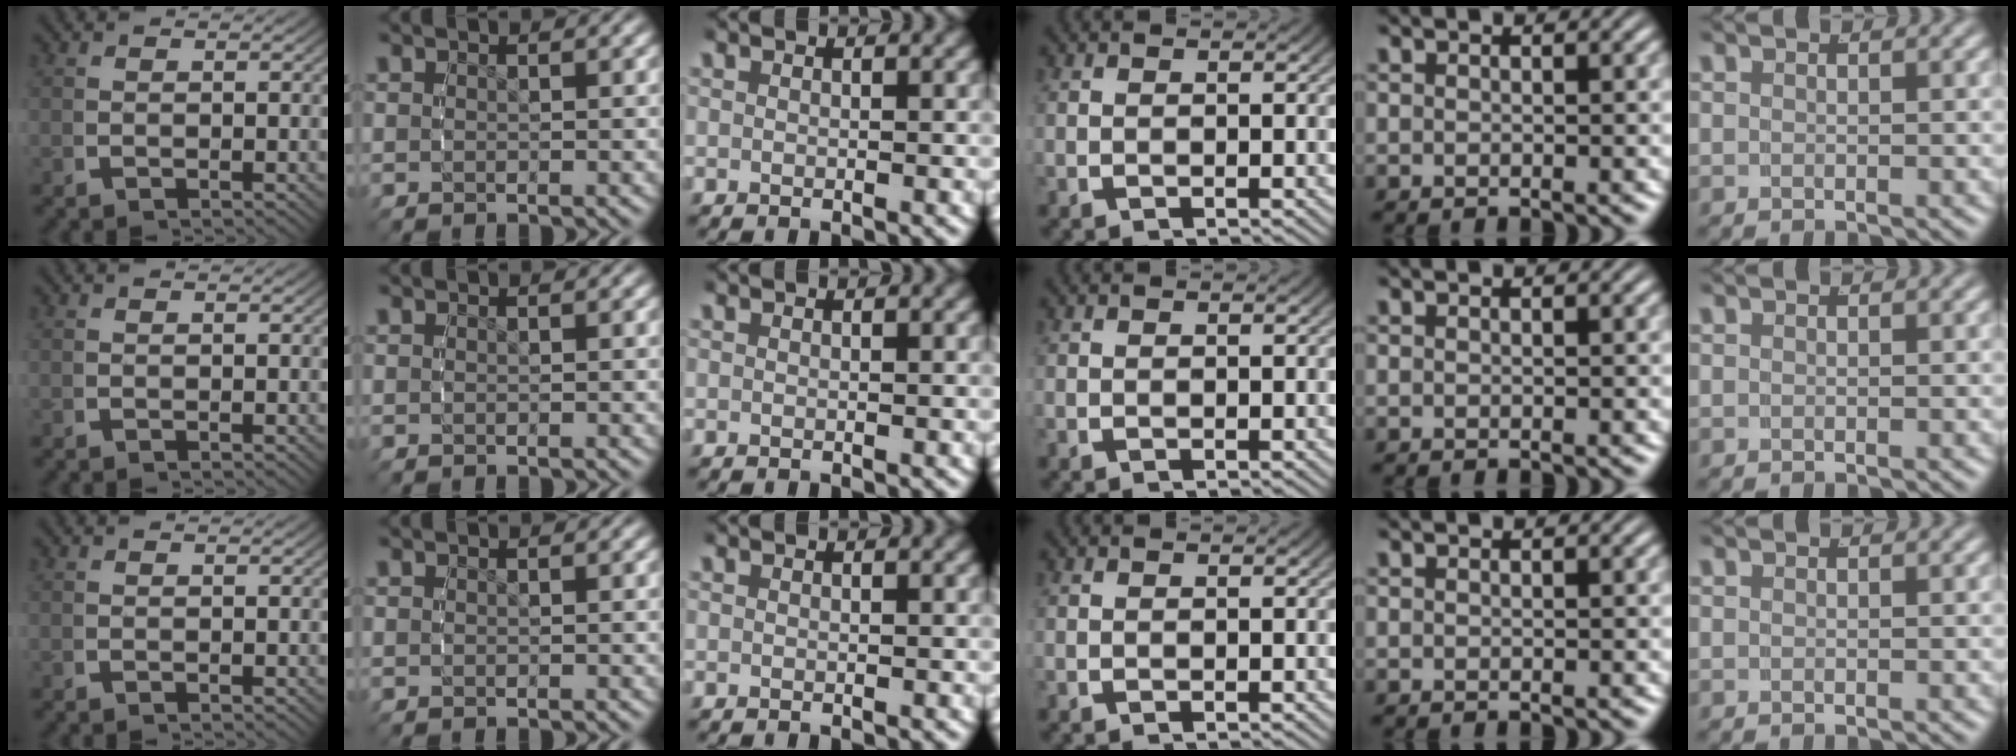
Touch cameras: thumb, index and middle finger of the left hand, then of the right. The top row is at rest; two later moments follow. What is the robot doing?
{"motion": "reach", "object": "pencil case"}